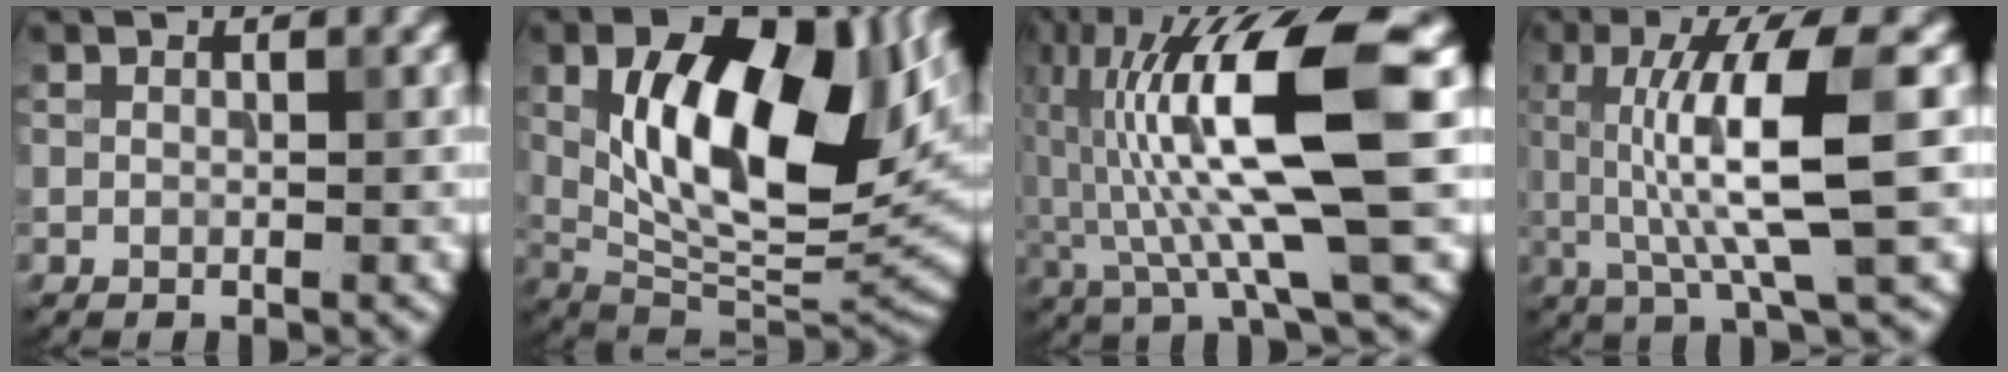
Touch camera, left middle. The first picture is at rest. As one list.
[{"total": 14.8, "force": [3.3, 7.1, 12.6], "torque": [-0.193, -0.006, 0.054]}, {"total": 12.6, "force": [0.6, 2.0, 12.5], "torque": [-0.231, 0.020, 0.016]}, {"total": 8.5, "force": [0.7, 1.8, 8.3], "torque": [-0.129, 0.000, 0.015]}]